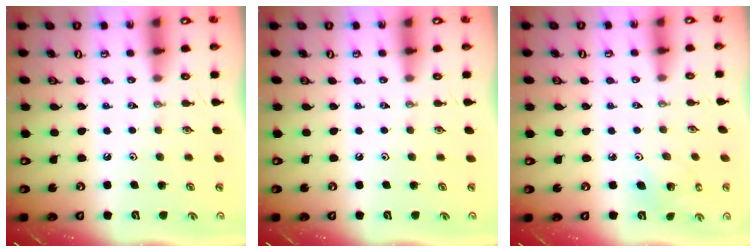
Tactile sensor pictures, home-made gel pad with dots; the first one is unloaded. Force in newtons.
{"total": 0.0}
{"total": 3.1, "press": 3.1, "slide": 0.1}